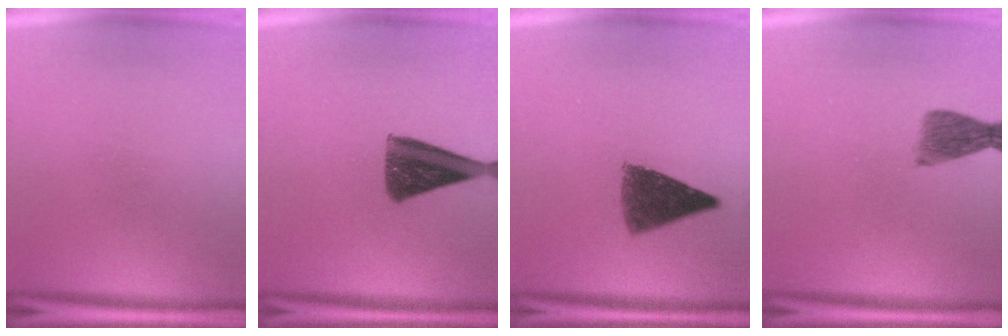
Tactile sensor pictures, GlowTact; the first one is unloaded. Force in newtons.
{"total": 10.8}
{"total": 8.2}
{"total": 4.5}